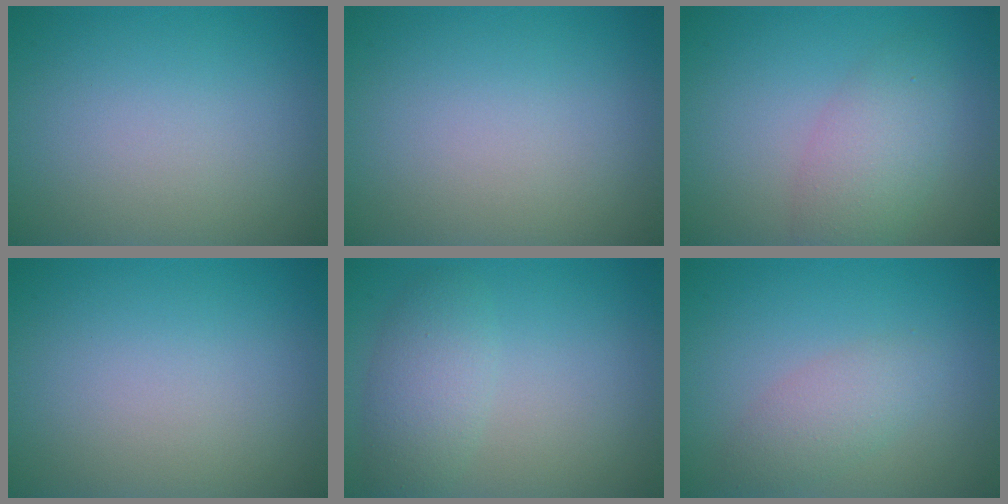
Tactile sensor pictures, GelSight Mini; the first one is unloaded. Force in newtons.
{"total": 0.0}
{"total": 3.7, "press": 3.7, "slide": 0.1}
{"total": 0.0}
{"total": 2.6, "press": 2.6, "slide": 0.2}
{"total": 2.3, "press": 2.3, "slide": 0.1}